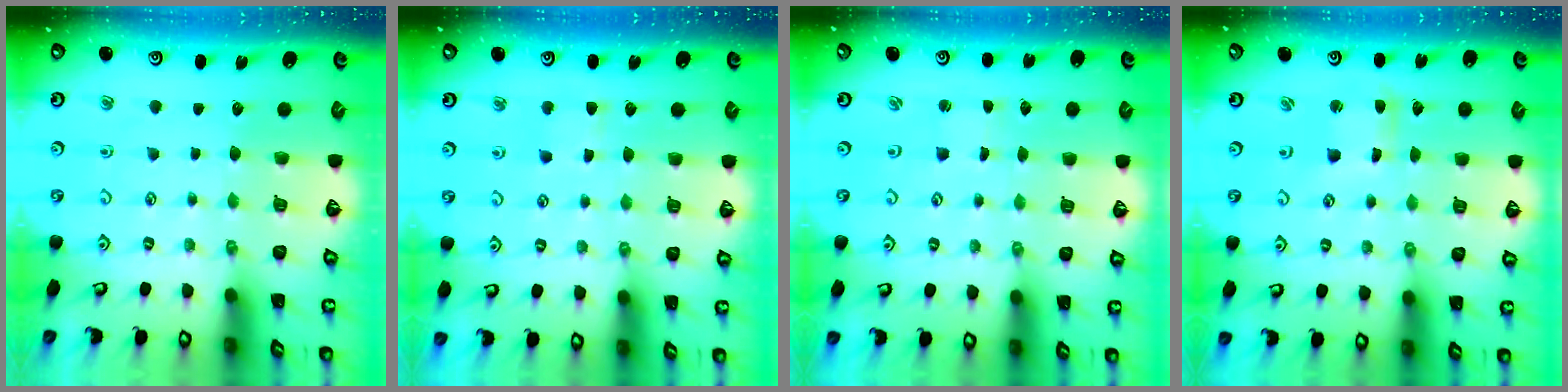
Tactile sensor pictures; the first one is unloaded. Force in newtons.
{"total": 4.6, "press": 4.5, "slide": 0.6}
{"total": 0.6, "press": 0.6, "slide": 0.0}
{"total": 3.4, "press": 3.3, "slide": 0.4}